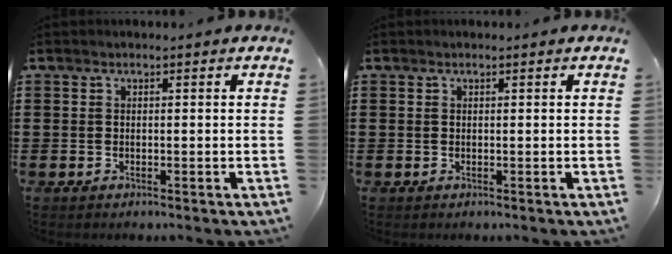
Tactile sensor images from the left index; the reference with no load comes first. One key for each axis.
{"total": 0.0}